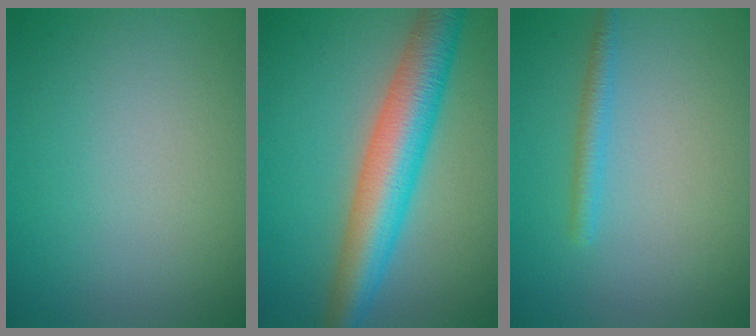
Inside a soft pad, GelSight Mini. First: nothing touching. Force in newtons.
{"total": 7.5, "press": 7.5, "slide": 0.1}
{"total": 1.6, "press": 1.6, "slide": 0.0}